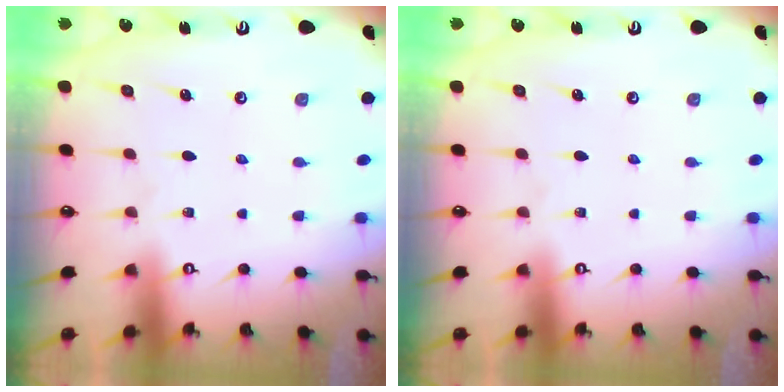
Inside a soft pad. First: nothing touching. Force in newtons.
{"total": 0.0}